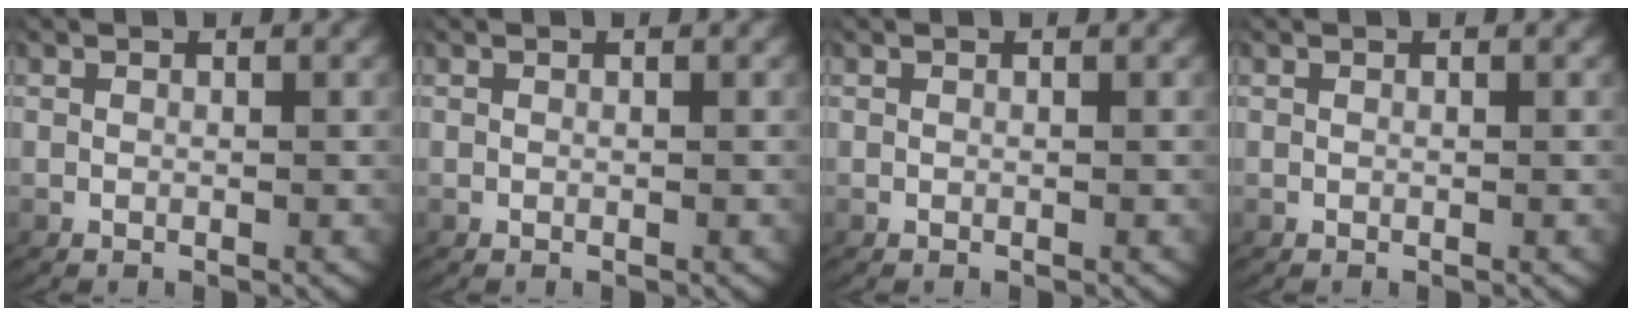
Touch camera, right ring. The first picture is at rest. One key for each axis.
{"total": 0.0}
{"total": 0.0}
{"total": 0.0}